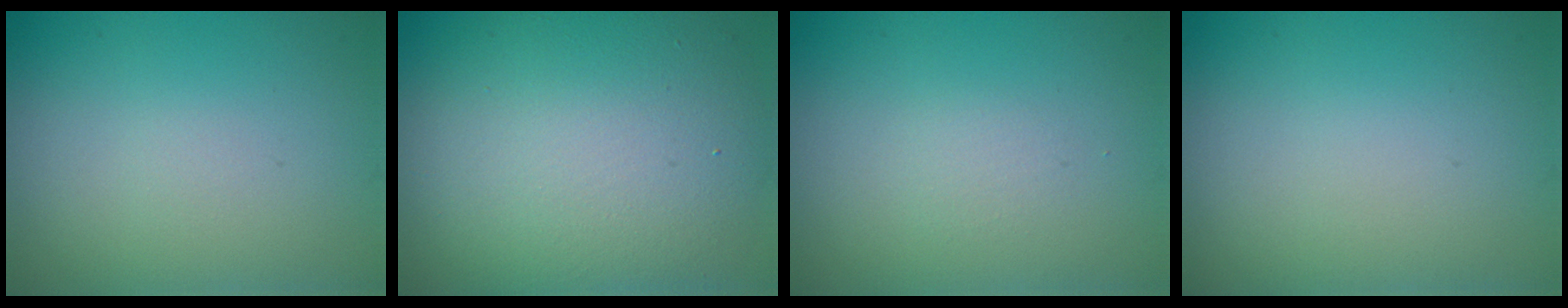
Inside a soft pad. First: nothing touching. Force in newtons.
{"total": 11.5, "press": 11.5, "slide": 0.6}
{"total": 0.7, "press": 0.7, "slide": 0.1}
{"total": 0.0}